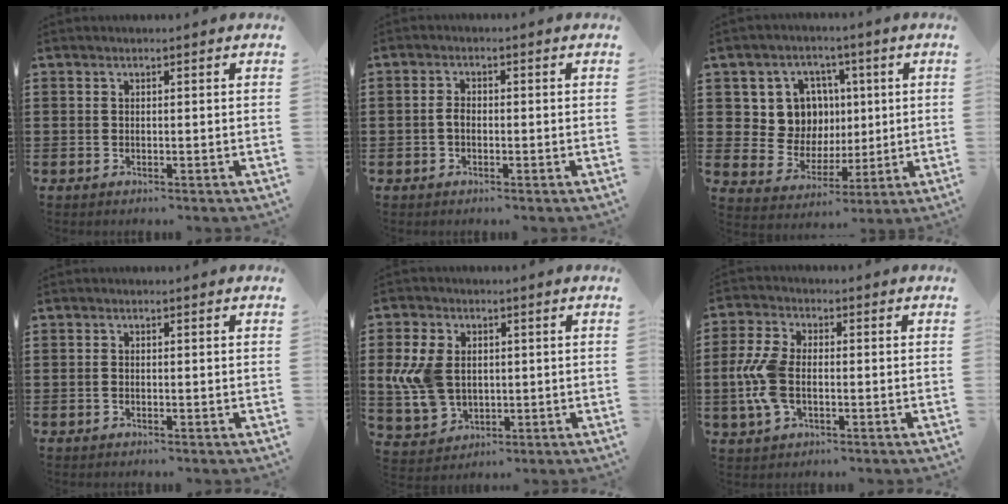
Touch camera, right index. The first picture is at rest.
{"total": 1.9, "force": [-0.5, 1.1, 1.5], "torque": [-0.036, 0.000, -0.011]}
{"total": 9.2, "force": [2.3, 8.5, 2.8], "torque": [-0.074, 0.001, 0.048]}
{"total": 0.5, "force": [-0.2, 0.2, 0.4], "torque": [-0.011, -0.003, -0.003]}
{"total": 9.2, "force": [0.8, 6.6, 6.4], "torque": [-0.178, 0.005, 0.008]}
{"total": 7.8, "force": [-0.9, 4.4, 6.3], "torque": [-0.162, -0.004, -0.025]}